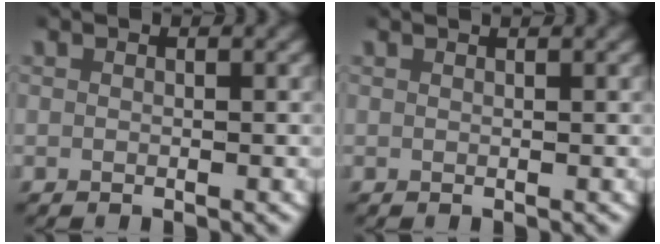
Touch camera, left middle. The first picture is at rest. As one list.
[{"total": 0.7, "force": [0.6, -0.1, 0.3], "torque": [0.003, 0.003, 0.007]}]